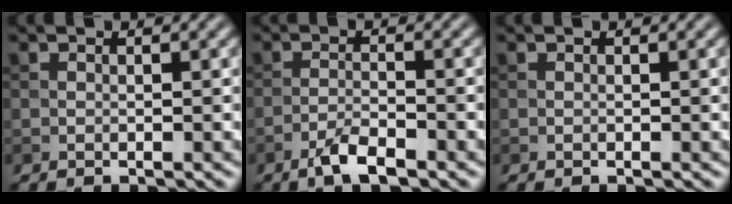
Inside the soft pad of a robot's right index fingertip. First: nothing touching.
{"total": 3.1, "force": [-2.2, 0.7, 2.1], "torque": [-0.042, 0.003, -0.045]}
{"total": 0.0}